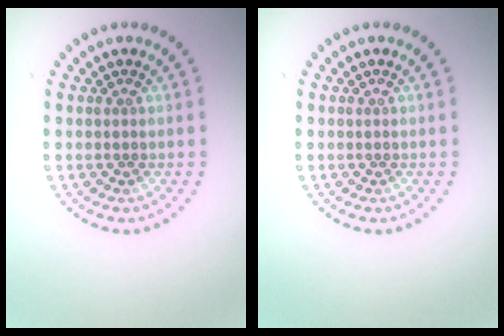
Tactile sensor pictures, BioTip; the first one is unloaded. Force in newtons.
{"total": 0.0}